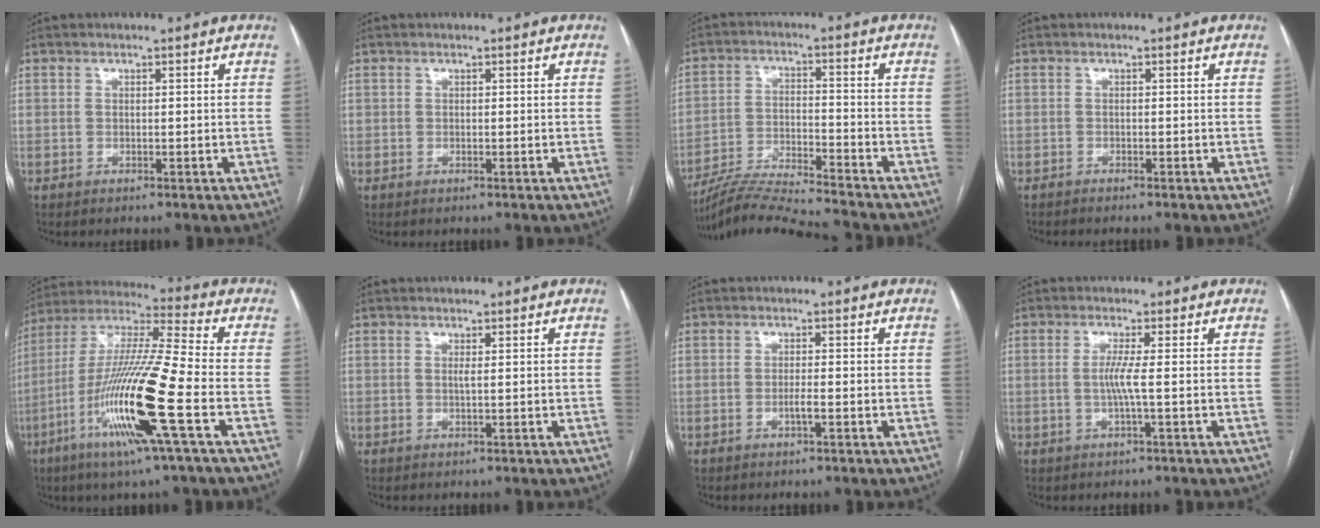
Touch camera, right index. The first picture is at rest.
{"total": 0.0}
{"total": 13.8, "force": [-13.2, -0.3, 4.3], "torque": [-0.079, 0.000, -0.229]}
{"total": 1.8, "force": [-1.6, 0.5, 0.6], "torque": [-0.011, -0.003, -0.021]}
{"total": 19.3, "force": [-6.9, -0.2, 18.0], "torque": [-0.377, -0.024, -0.138]}
{"total": 0.5, "force": [0.1, 0.0, 0.5], "torque": [-0.012, -0.002, 0.001]}
{"total": 1.5, "force": [-0.8, 0.1, 1.3], "torque": [-0.026, 0.001, -0.014]}
{"total": 2.8, "force": [-0.4, -0.5, 2.7], "torque": [-0.057, -0.002, -0.008]}